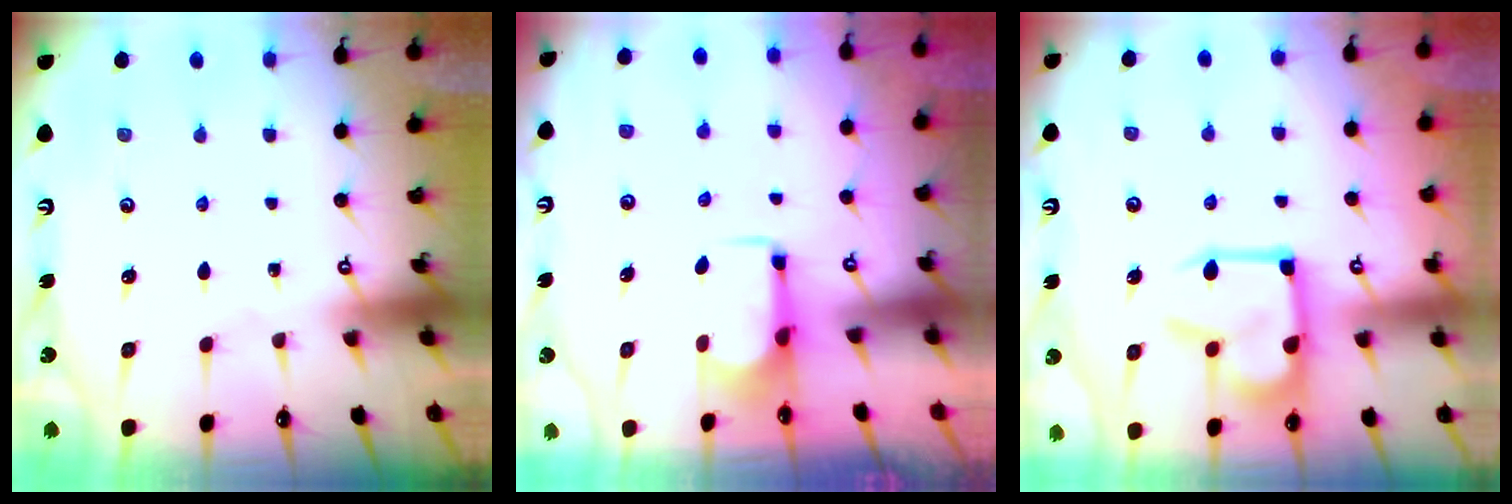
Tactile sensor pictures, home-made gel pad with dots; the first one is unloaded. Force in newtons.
{"total": 2.8, "press": 2.7, "slide": 0.8}
{"total": 15.1, "press": 15.0, "slide": 1.3}